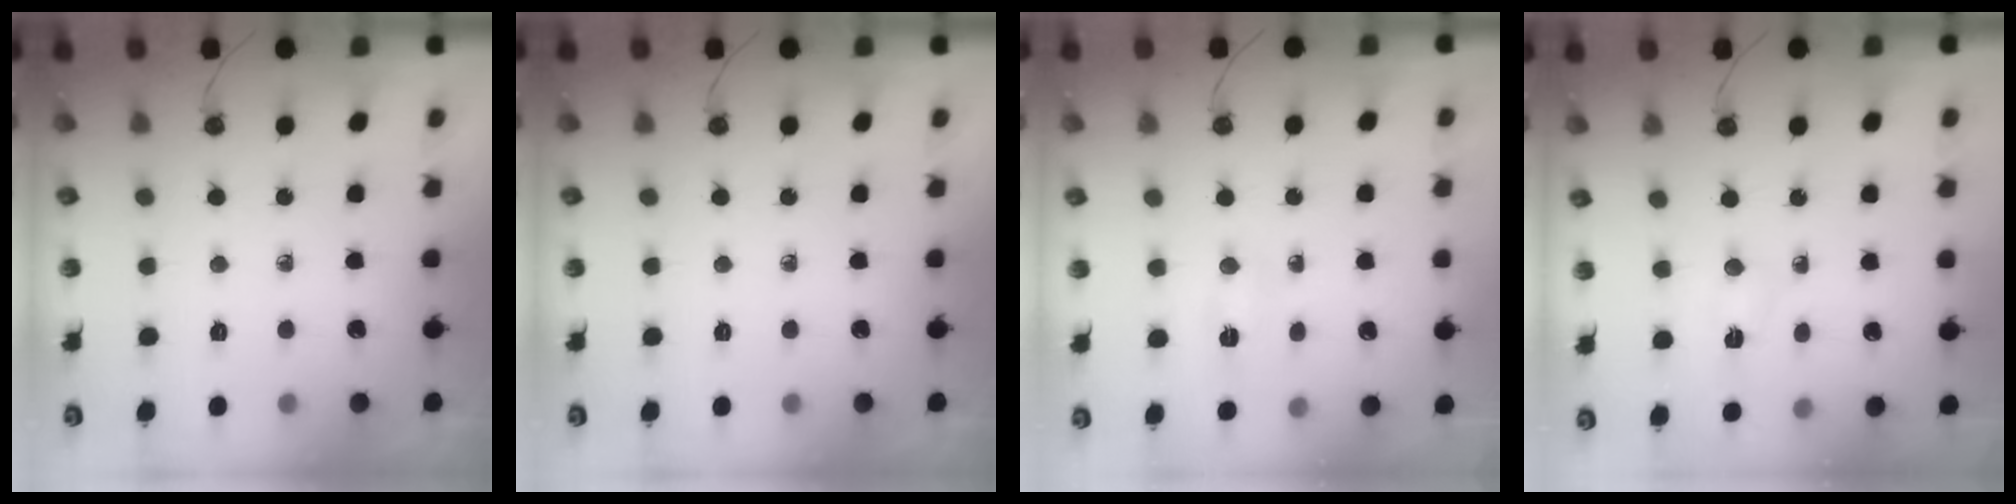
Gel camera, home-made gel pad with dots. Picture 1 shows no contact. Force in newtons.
{"total": 0.0}
{"total": 3.6, "press": 3.6, "slide": 0.4}
{"total": 2.3, "press": 2.2, "slide": 0.4}